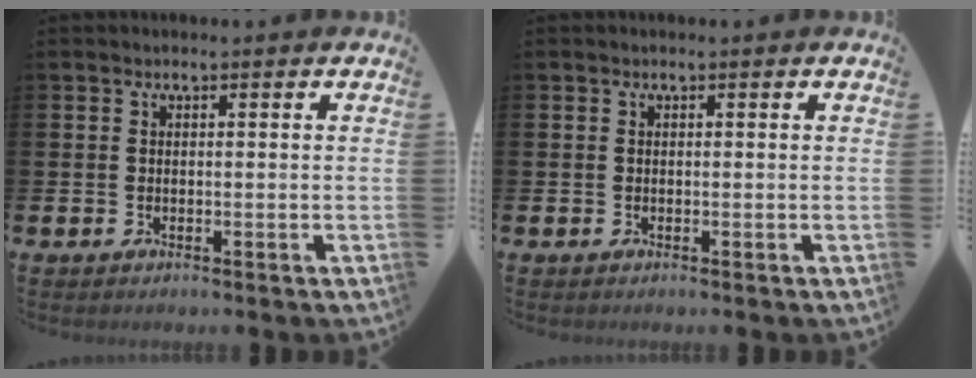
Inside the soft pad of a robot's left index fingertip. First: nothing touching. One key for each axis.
{"total": 0.0}